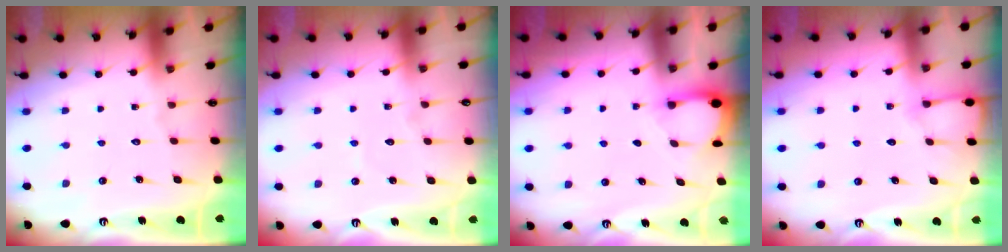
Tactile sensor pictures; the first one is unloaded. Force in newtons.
{"total": 2.6, "press": 2.6, "slide": 0.1}
{"total": 2.8, "press": 2.8, "slide": 0.3}
{"total": 4.1, "press": 4.1, "slide": 0.6}